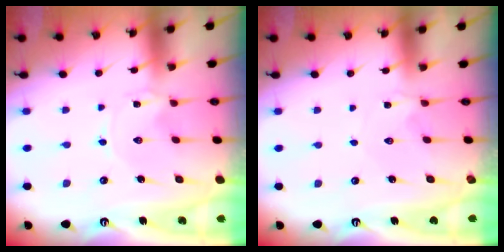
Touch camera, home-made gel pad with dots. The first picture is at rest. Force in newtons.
{"total": 1.8, "press": 1.7, "slide": 0.4}